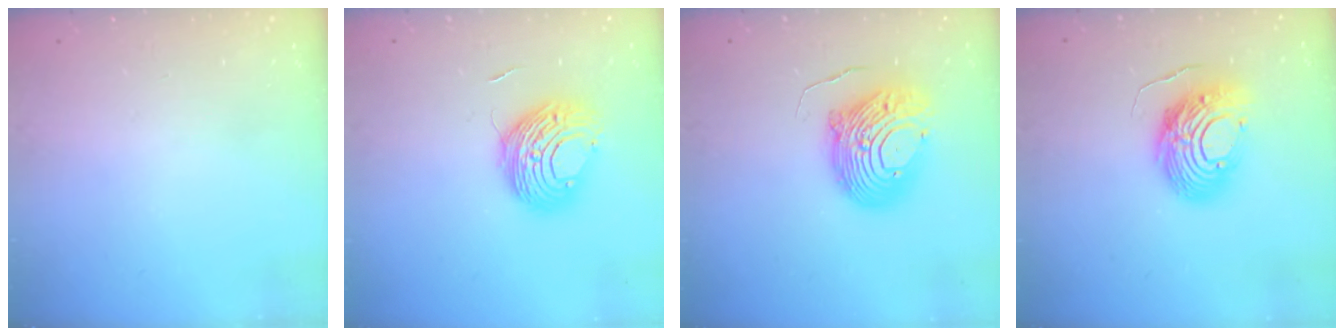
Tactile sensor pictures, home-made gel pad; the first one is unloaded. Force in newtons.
{"total": 10.4, "press": 10.4, "slide": 0.2}
{"total": 13.5, "press": 13.4, "slide": 1.4}
{"total": 12.4, "press": 12.3, "slide": 1.1}